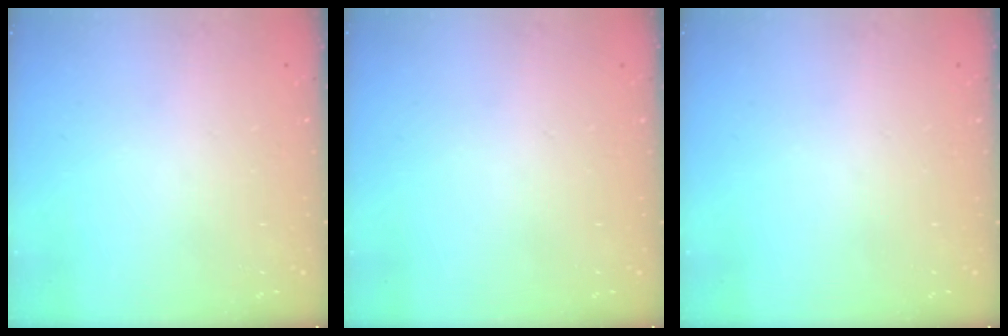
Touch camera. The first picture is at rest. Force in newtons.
{"total": 0.0}
{"total": 0.0}